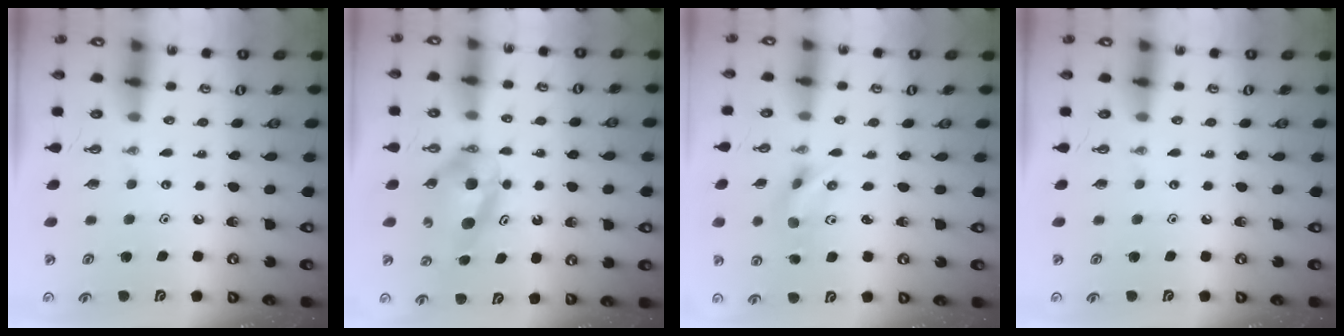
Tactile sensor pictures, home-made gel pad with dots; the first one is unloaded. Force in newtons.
{"total": 6.0, "press": 5.9, "slide": 1.0}
{"total": 7.3, "press": 2.5, "slide": 6.8}
{"total": 0.0}